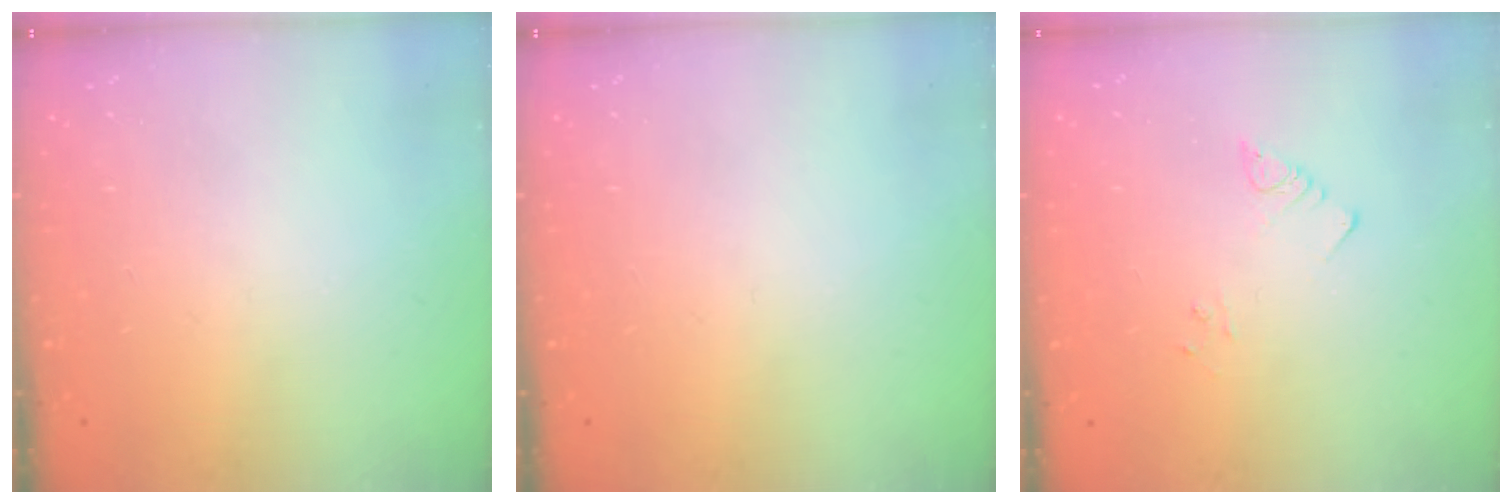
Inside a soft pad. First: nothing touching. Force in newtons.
{"total": 0.0}
{"total": 5.3, "press": 5.2, "slide": 0.6}